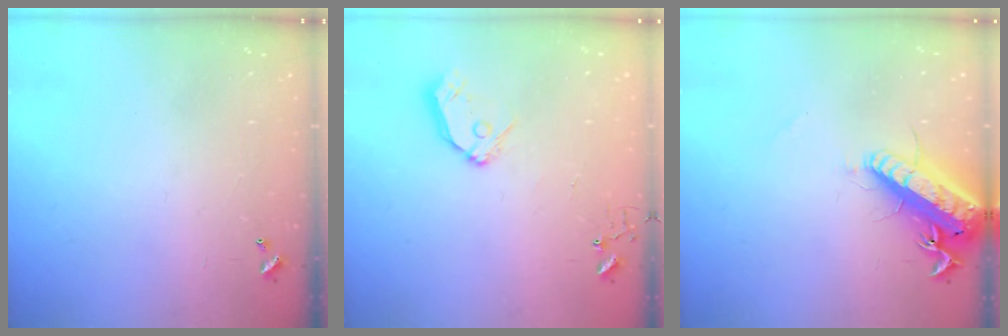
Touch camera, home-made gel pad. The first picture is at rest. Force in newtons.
{"total": 9.4, "press": 9.3, "slide": 1.1}
{"total": 18.4, "press": 18.0, "slide": 4.0}